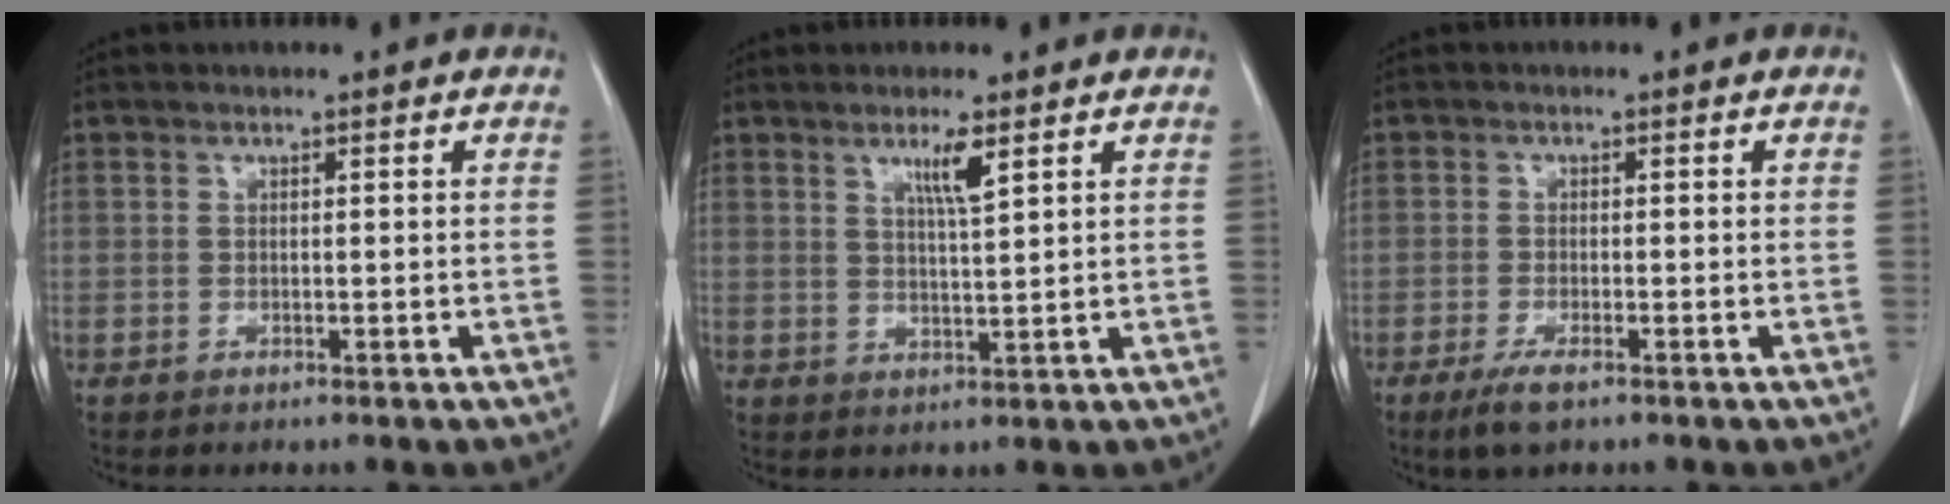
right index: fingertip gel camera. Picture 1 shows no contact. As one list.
[{"total": 3.9, "force": [2.2, -0.1, 3.2], "torque": [-0.060, -0.006, 0.042]}, {"total": 3.4, "force": [-2.2, 0.7, 2.5], "torque": [-0.052, -0.007, -0.039]}]